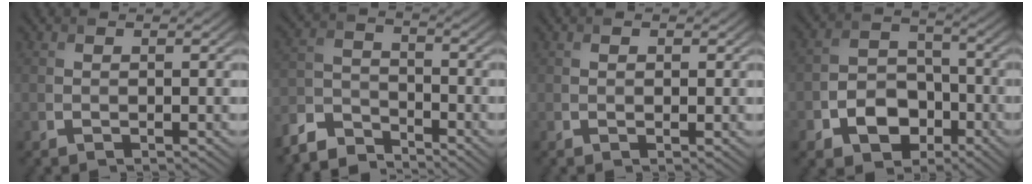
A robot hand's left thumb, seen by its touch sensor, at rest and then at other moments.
{"total": 7.0, "force": [-6.2, 2.6, 2.1], "torque": [-0.050, -0.006, -0.138]}
{"total": 0.8, "force": [0.3, 0.4, 0.6], "torque": [-0.010, -0.001, 0.005]}
{"total": 8.1, "force": [-3.8, 5.8, 4.1], "torque": [-0.084, -0.009, -0.076]}